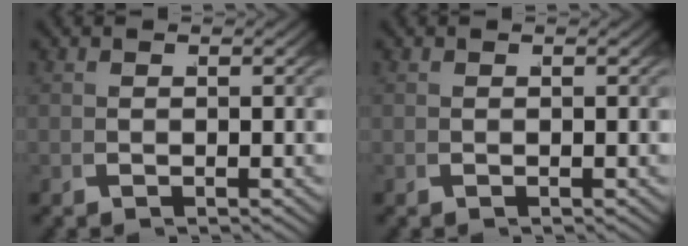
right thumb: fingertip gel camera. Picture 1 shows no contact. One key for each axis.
{"total": 0.0}